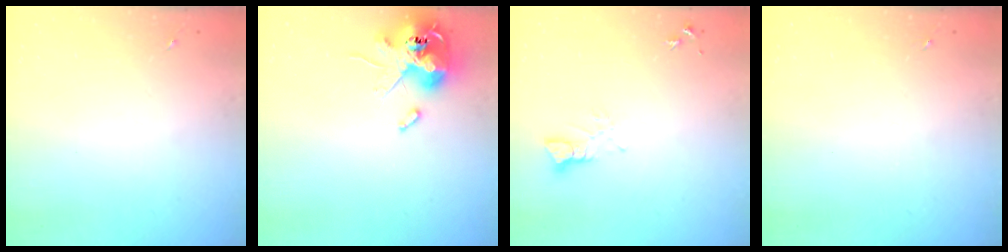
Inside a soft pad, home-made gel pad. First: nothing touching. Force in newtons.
{"total": 13.2, "press": 13.0, "slide": 2.2}
{"total": 3.1, "press": 3.1, "slide": 0.3}
{"total": 0.0}